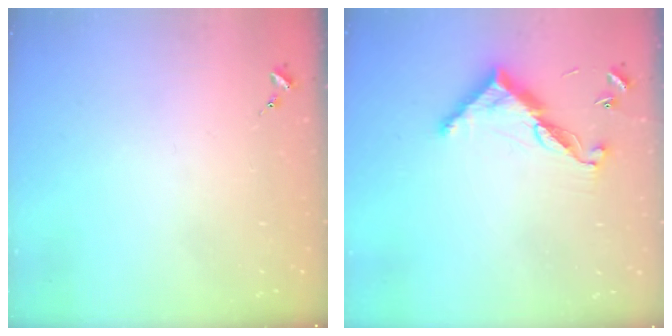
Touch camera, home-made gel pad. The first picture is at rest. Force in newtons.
{"total": 10.7, "press": 10.7, "slide": 0.4}